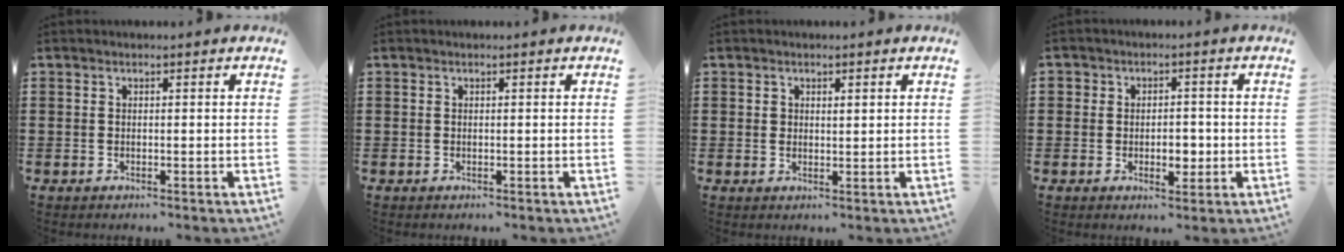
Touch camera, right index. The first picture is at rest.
{"total": 0.0}
{"total": 0.9, "force": [0.4, 0.6, 0.5], "torque": [-0.010, 0.005, 0.007]}
{"total": 3.7, "force": [-0.7, 2.8, 2.3], "torque": [-0.039, 0.004, -0.017]}